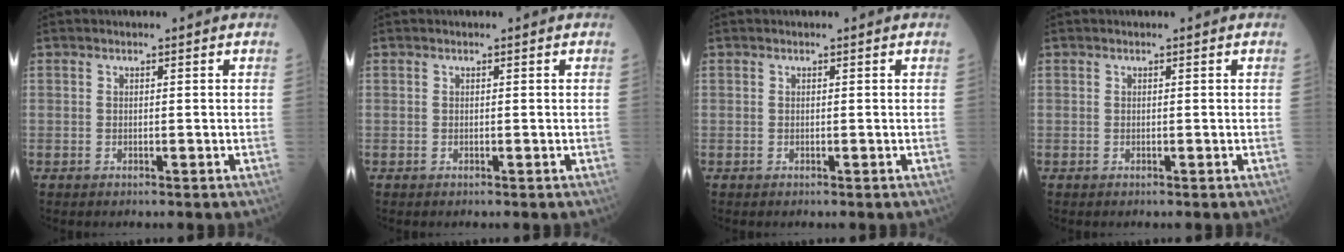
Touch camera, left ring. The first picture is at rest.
{"total": 0.0}
{"total": 0.0}
{"total": 0.0}